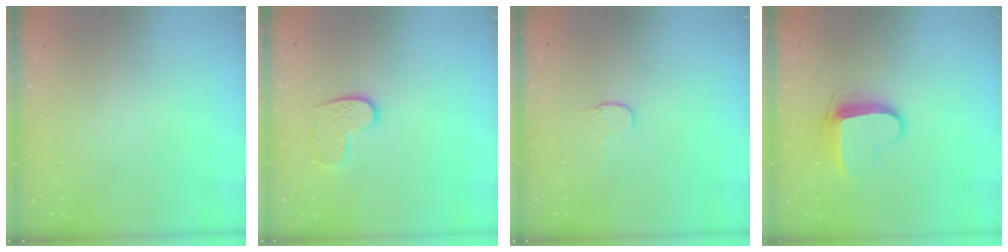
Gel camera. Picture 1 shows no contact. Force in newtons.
{"total": 7.4, "press": 7.4, "slide": 0.2}
{"total": 3.8, "press": 3.8, "slide": 0.4}
{"total": 9.0, "press": 9.0, "slide": 0.5}